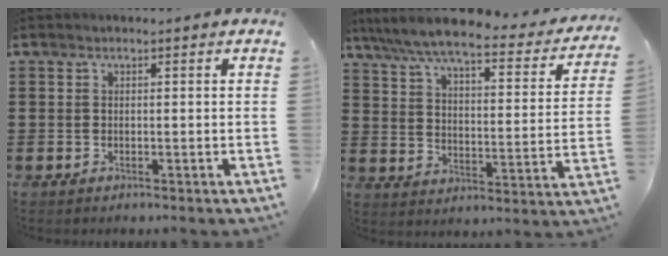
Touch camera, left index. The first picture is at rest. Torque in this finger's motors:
{"motor_torque": [1.11, -1.03, 0.38, 0.21]}